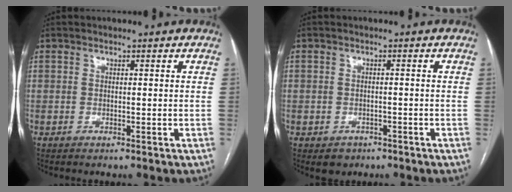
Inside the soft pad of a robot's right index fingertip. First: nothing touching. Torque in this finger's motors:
{"motor_torque": [-0.49, -0.13, -1.05, -0.21]}